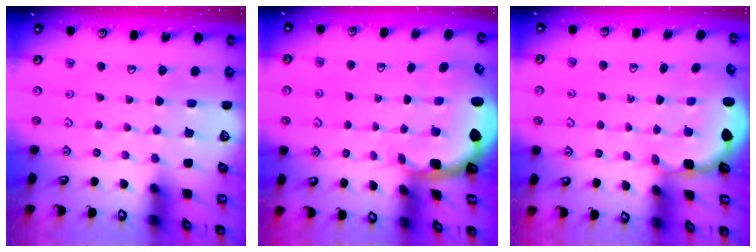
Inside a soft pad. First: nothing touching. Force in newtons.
{"total": 2.7, "press": 2.2, "slide": 1.5}
{"total": 2.7, "press": 2.1, "slide": 1.7}